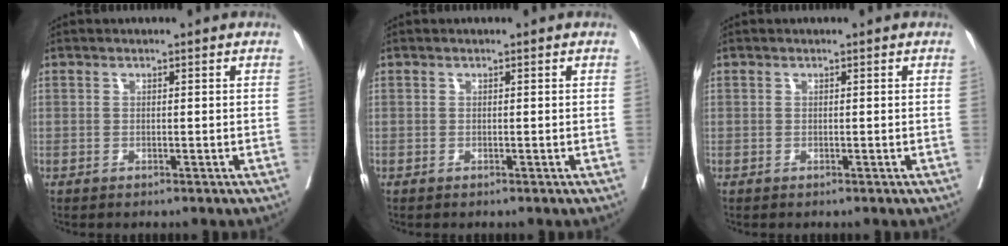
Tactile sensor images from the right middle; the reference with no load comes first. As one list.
[{"total": 0.0}, {"total": 0.0}]